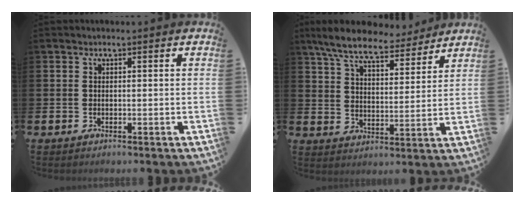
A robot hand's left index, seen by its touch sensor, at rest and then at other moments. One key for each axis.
{"total": 8.7, "fx": 7.8, "fy": 1.9, "fz": 3.2, "tx": -0.091, "ty": -0.040, "tz": 0.140}